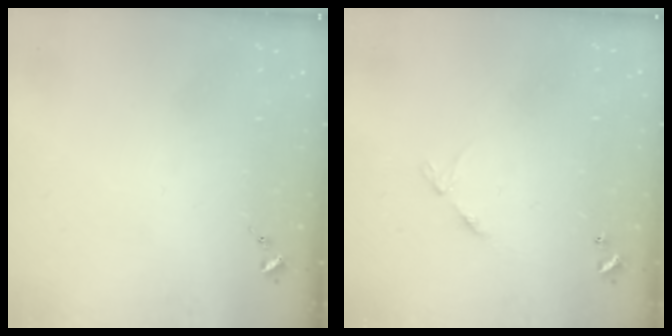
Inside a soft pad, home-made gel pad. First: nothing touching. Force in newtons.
{"total": 6.2, "press": 6.2, "slide": 0.7}